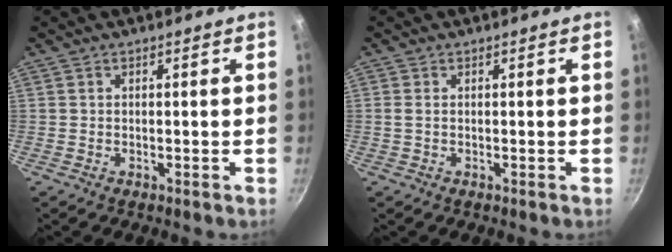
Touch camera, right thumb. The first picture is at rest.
{"total": 0.9, "force": [0.1, 0.5, 0.8], "torque": [-0.019, 0.000, 0.000]}